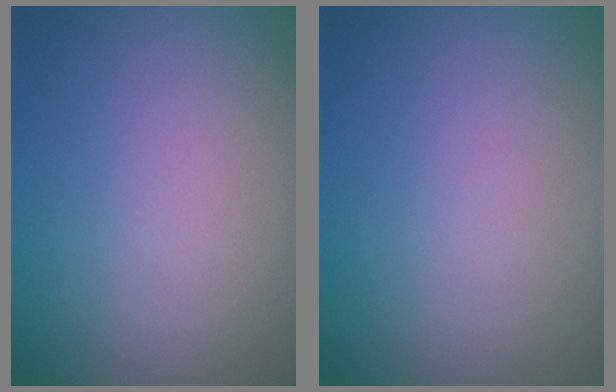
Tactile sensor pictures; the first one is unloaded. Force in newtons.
{"total": 0.0}